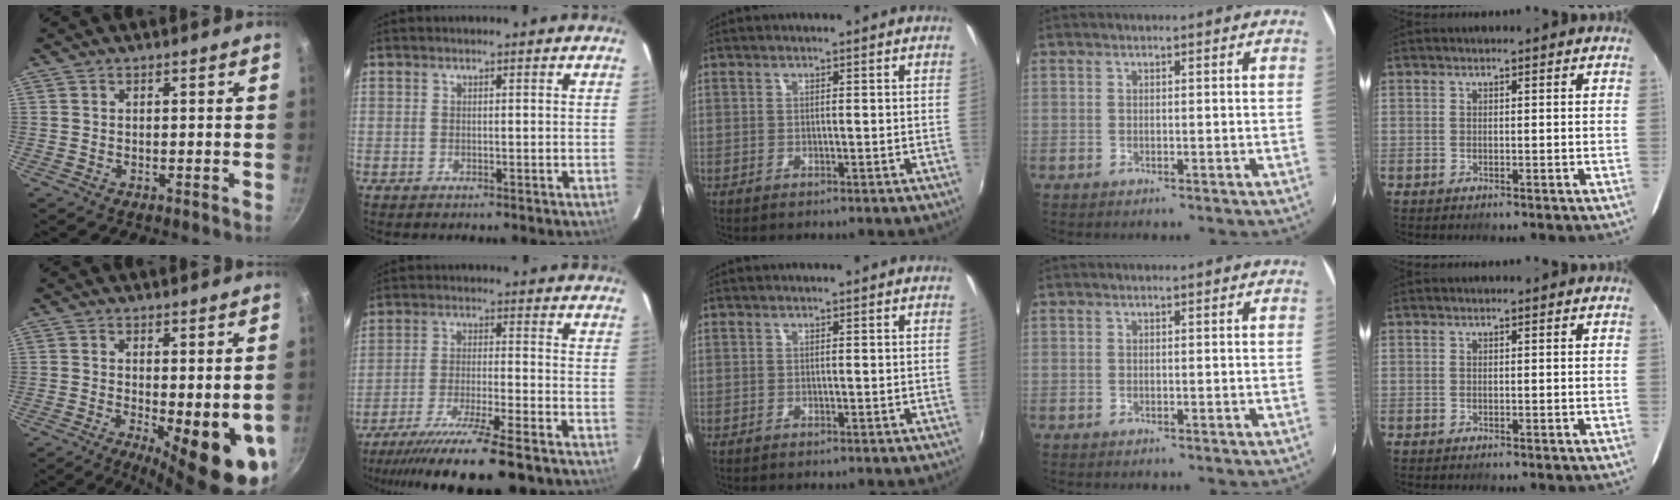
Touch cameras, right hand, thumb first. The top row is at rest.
{"thumb": {"total": 12.3, "force": [-2.2, 3.7, 11.5], "torque": [-0.133, -0.018, -0.020]}, "index": {"total": 18.0, "force": [-15.1, 1.0, 9.7], "torque": [-0.191, -0.038, -0.244]}}